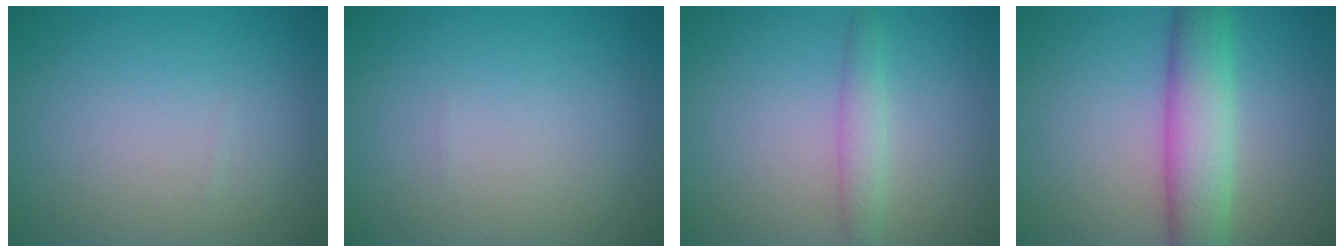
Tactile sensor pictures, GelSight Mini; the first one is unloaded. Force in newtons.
{"total": 0.0}
{"total": 1.9, "press": 1.9, "slide": 0.1}
{"total": 5.9, "press": 5.9, "slide": 0.3}